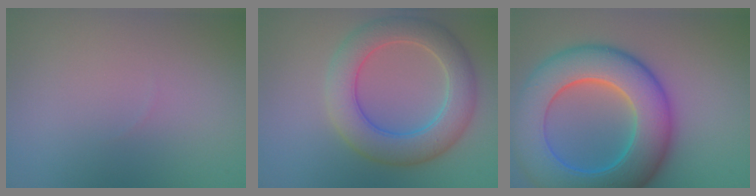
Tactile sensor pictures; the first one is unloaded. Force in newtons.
{"total": 6.3, "press": 6.3, "slide": 0.5}
{"total": 11.4, "press": 11.4, "slide": 0.3}